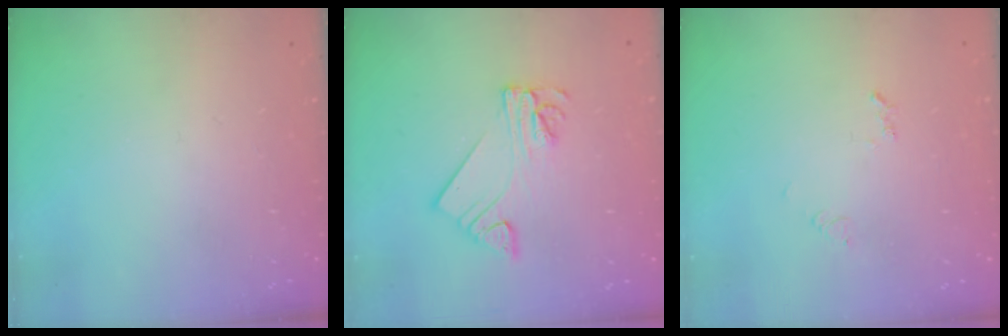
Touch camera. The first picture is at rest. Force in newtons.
{"total": 7.9, "press": 7.9, "slide": 0.8}
{"total": 4.1, "press": 4.0, "slide": 0.5}